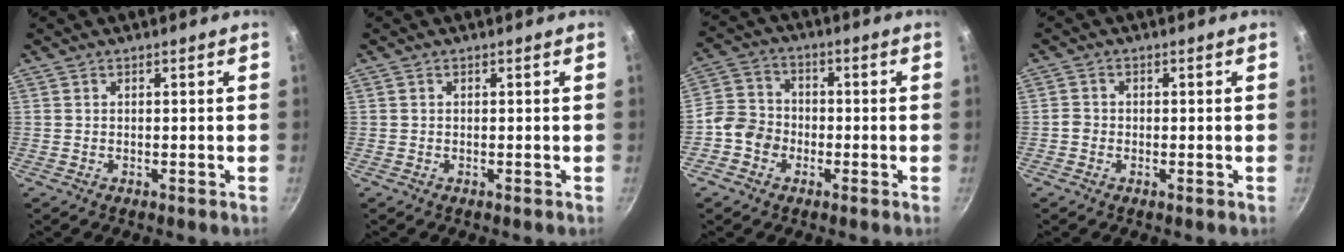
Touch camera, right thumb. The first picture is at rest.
{"total": 0.0}
{"total": 7.3, "force": [-2.5, 6.2, 2.9], "torque": [-0.028, 0.027, -0.062]}
{"total": 1.6, "force": [-0.6, 1.3, 0.6], "torque": [-0.013, 0.007, -0.017]}